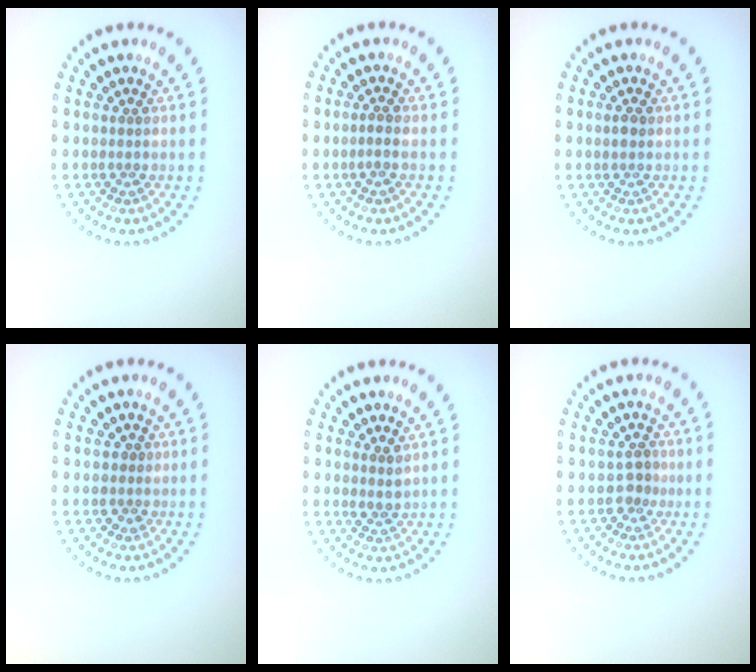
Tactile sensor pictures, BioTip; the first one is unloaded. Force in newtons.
{"total": 0.7, "press": 0.5, "slide": 0.6}
{"total": 1.0, "press": 1.0, "slide": 0.3}
{"total": 1.4, "press": 1.1, "slide": 0.9}
{"total": 1.5, "press": 1.3, "slide": 0.6}
{"total": 1.3, "press": 1.0, "slide": 0.8}